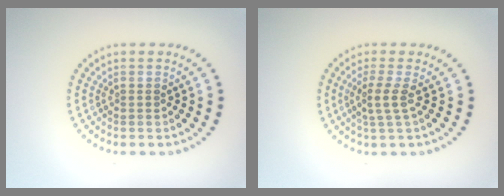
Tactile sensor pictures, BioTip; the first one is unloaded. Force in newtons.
{"total": 1.9, "press": 1.5, "slide": 1.2}